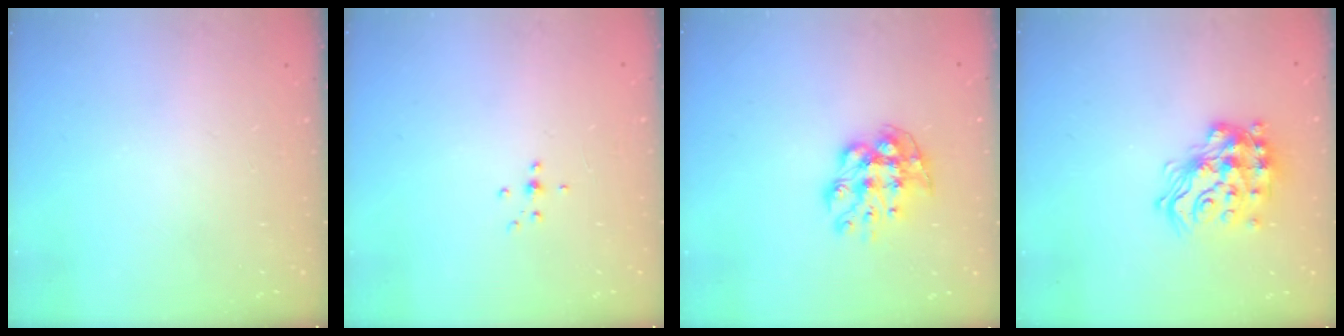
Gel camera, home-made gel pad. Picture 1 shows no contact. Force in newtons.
{"total": 3.9, "press": 3.9, "slide": 0.7}
{"total": 9.9, "press": 9.9, "slide": 0.7}
{"total": 19.1, "press": 19.0, "slide": 1.1}